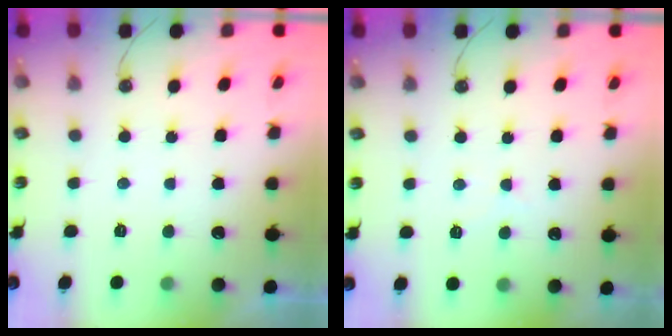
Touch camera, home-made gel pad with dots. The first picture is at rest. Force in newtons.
{"total": 6.0, "press": 6.0, "slide": 0.9}